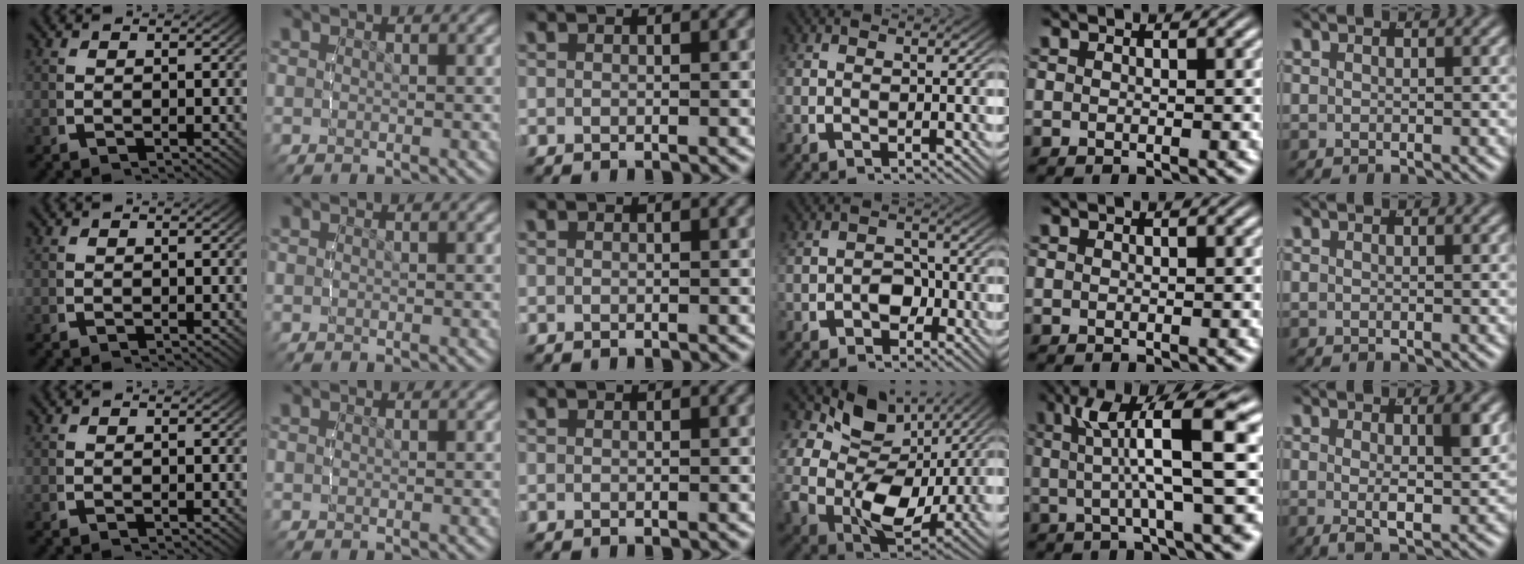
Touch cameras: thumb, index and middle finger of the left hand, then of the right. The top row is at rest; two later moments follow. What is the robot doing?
{"motion": "lift_and_place", "object": "stress ball aka squeeze ball"}